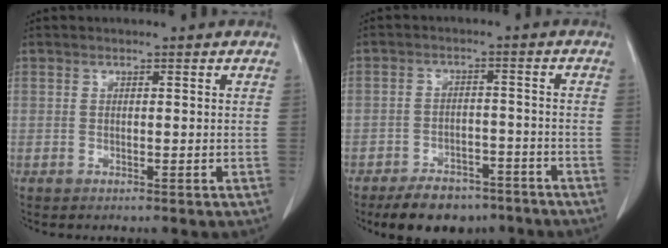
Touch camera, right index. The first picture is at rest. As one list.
[{"total": 8.9, "force": [-6.9, 4.4, 3.3], "torque": [-0.045, 0.005, -0.105]}]